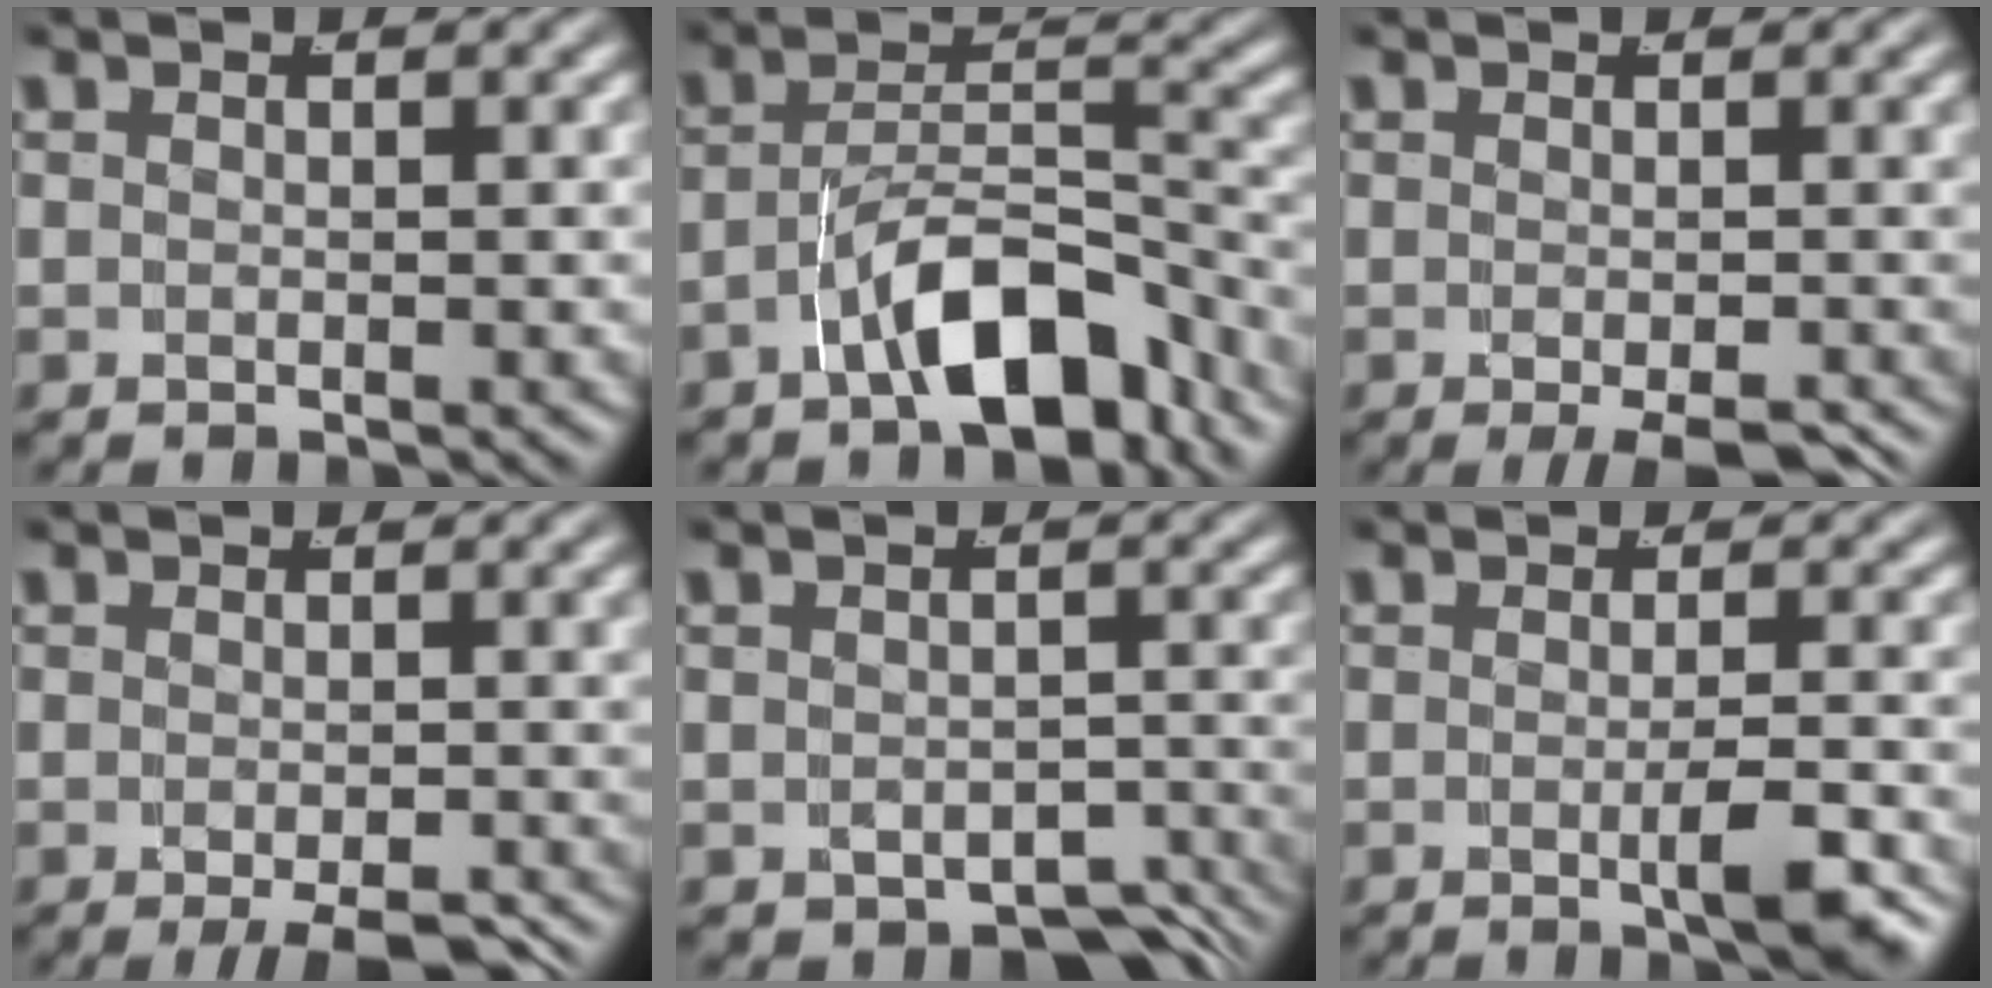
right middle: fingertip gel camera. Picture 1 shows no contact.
{"total": 6.9, "force": [-4.8, 2.4, 4.3], "torque": [-0.050, 0.000, -0.075]}
{"total": 3.9, "force": [-2.5, 0.6, 2.9], "torque": [-0.039, -0.020, -0.024]}
{"total": 4.2, "force": [-2.9, 0.8, 3.0], "torque": [-0.036, -0.017, -0.032]}
{"total": 5.7, "force": [-4.6, 2.6, 2.2], "torque": [-0.018, -0.020, -0.063]}
{"total": 3.3, "force": [-1.4, 0.3, 2.9], "torque": [-0.032, -0.004, -0.024]}